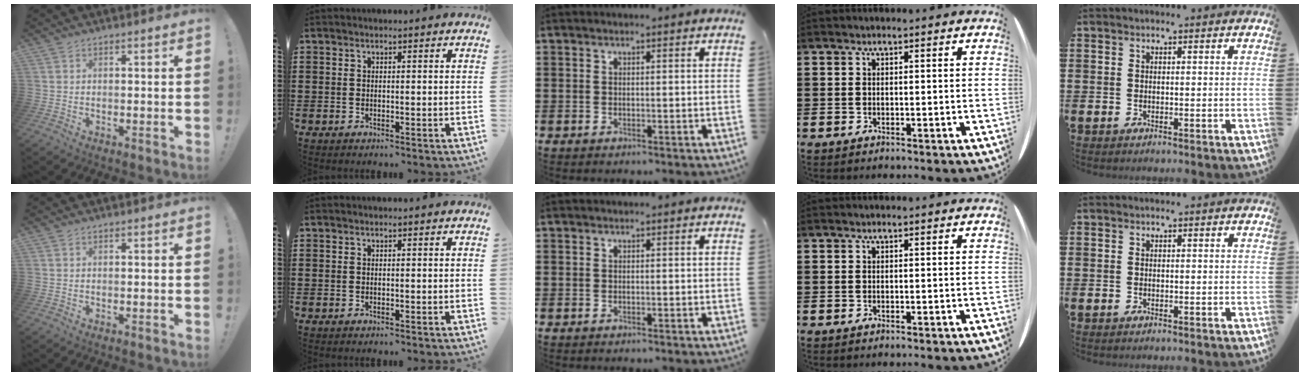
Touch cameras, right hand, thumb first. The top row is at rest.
{}